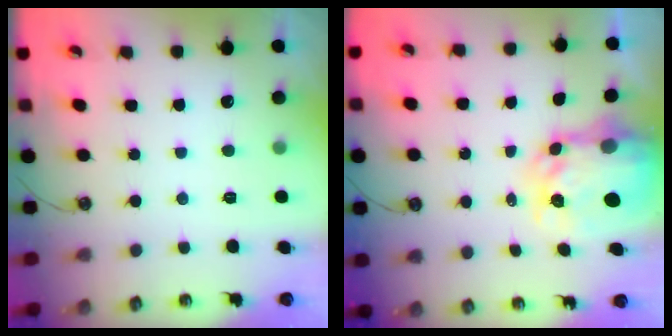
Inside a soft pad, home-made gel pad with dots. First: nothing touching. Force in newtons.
{"total": 7.7, "press": 7.7, "slide": 0.7}